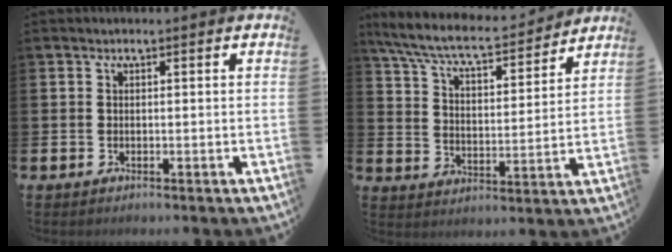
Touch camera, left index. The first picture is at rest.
{"total": 7.9, "force": [7.2, 1.2, 3.0], "torque": [-0.093, -0.049, 0.123]}